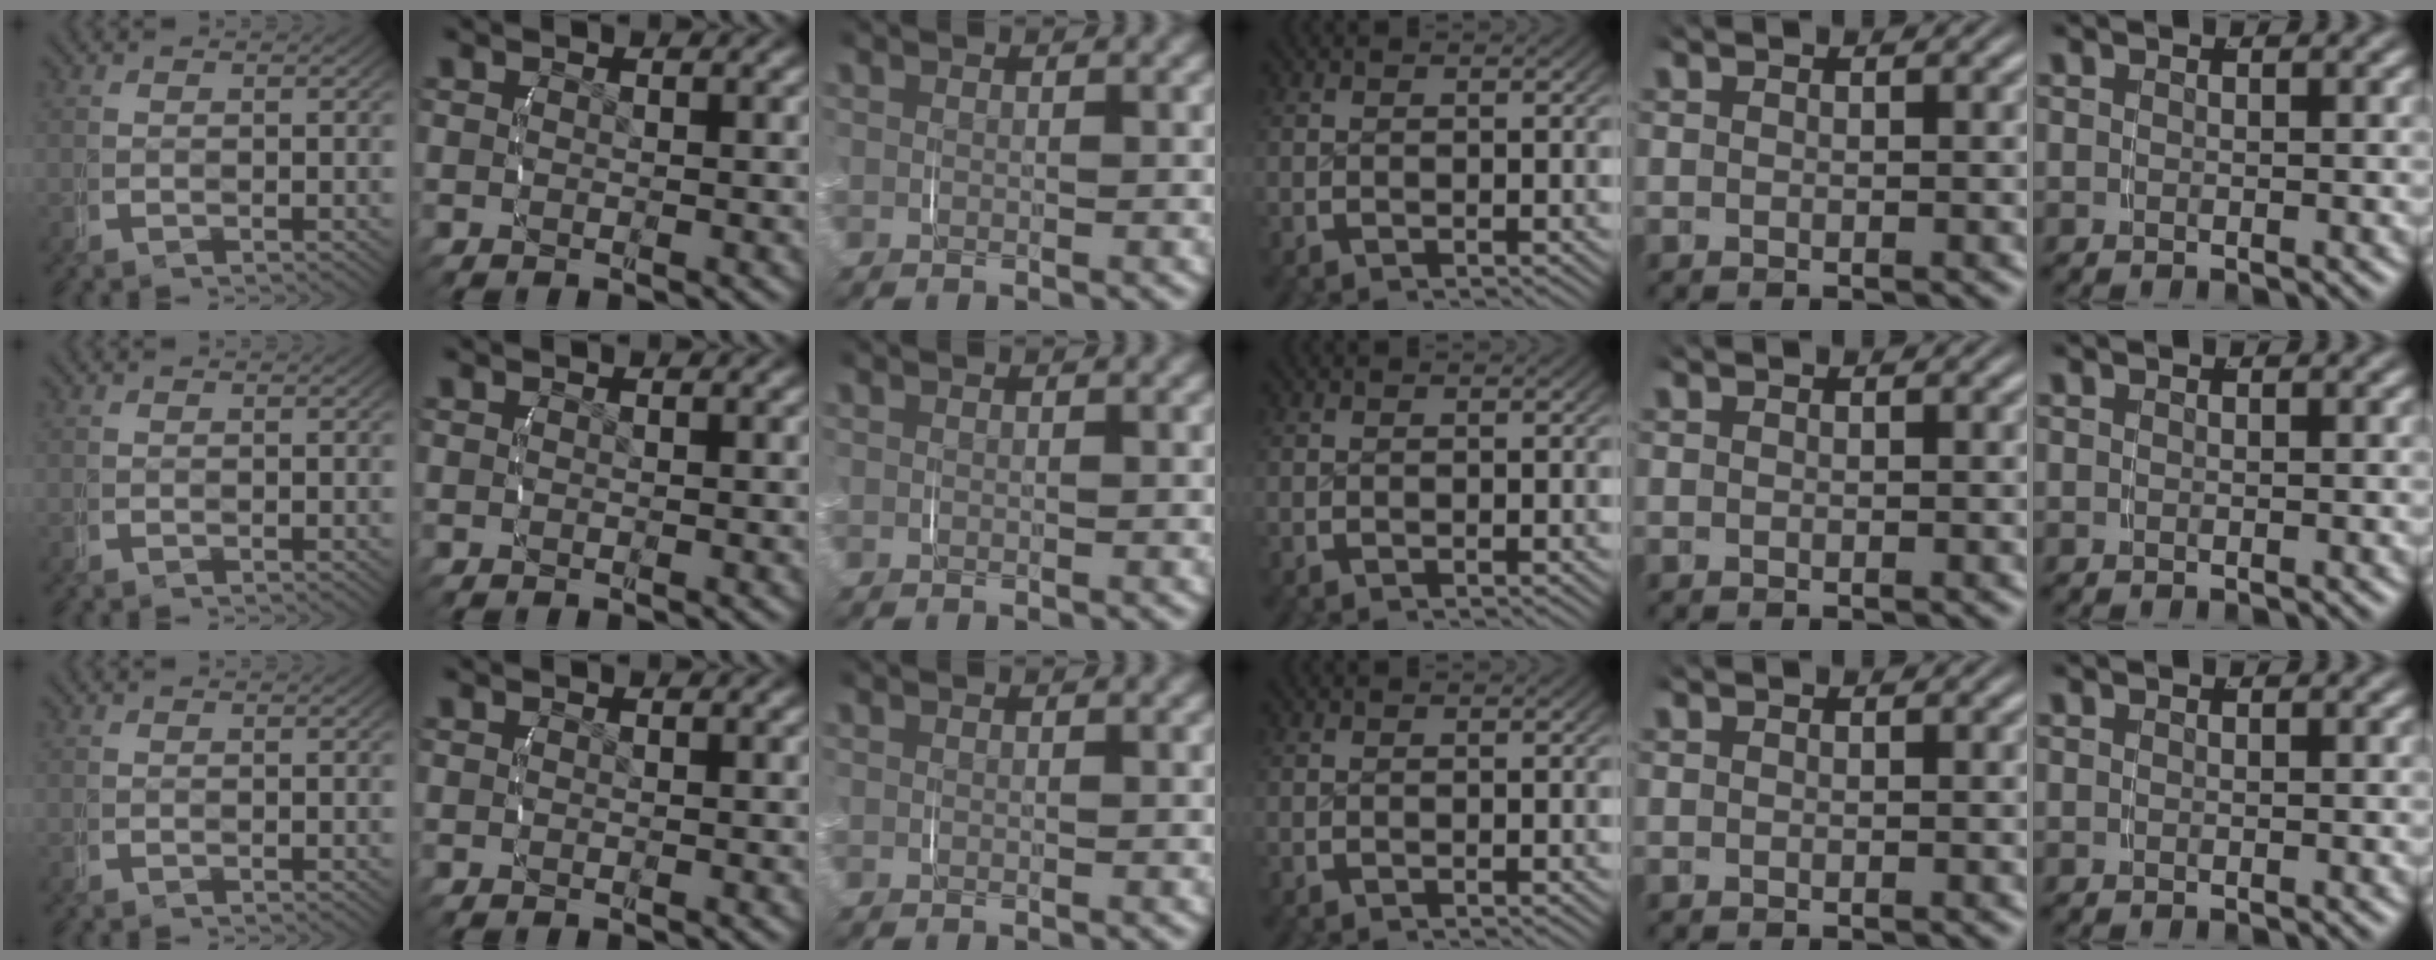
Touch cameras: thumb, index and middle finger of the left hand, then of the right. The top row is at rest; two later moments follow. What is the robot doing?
{"motion": "grasp_and_lifting", "object": "router"}